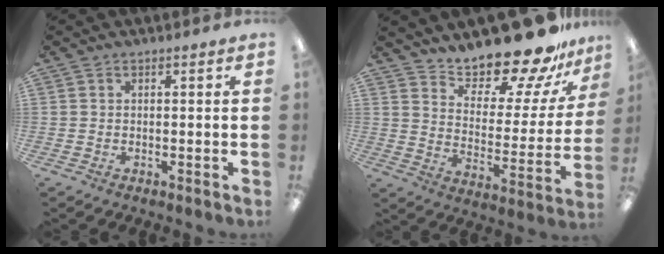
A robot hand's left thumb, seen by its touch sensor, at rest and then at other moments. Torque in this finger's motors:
{"motor_torque": [0.40, 0.41, 0.95, -1.83, -0.01]}